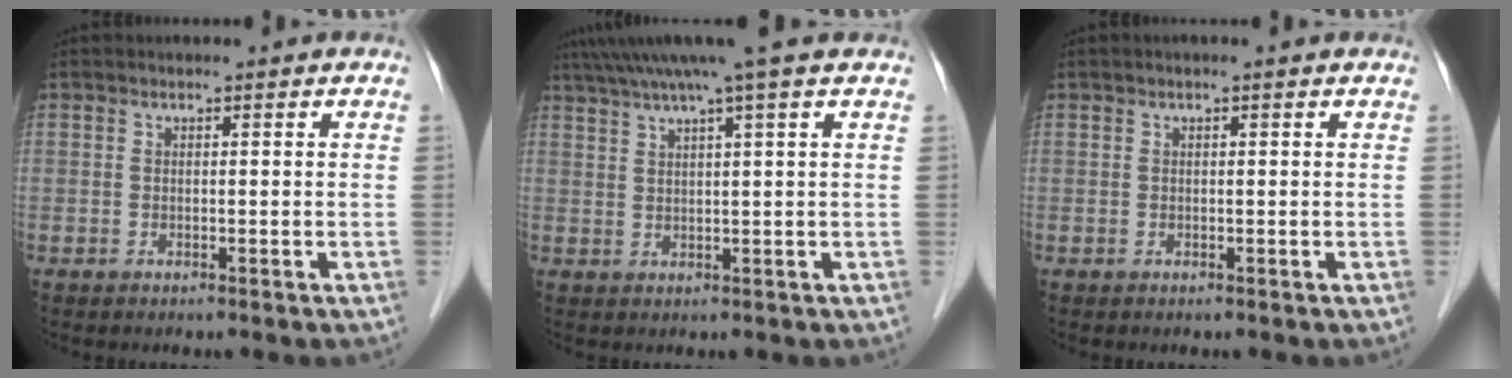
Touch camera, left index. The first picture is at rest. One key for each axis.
{"total": 7.7, "fx": 5.9, "fy": -1.6, "fz": 4.8, "tx": -0.078, "ty": 0.030, "tz": 0.088}
{"total": 0.6, "fx": 0.4, "fy": 0.0, "fz": 0.5, "tx": -0.011, "ty": 0.008, "tz": 0.004}